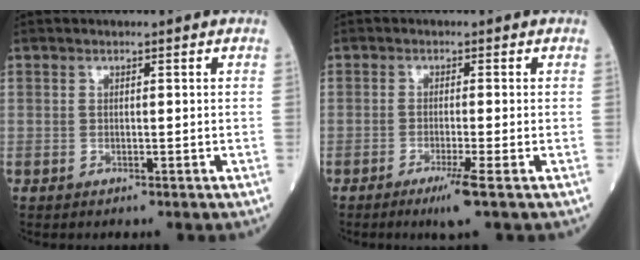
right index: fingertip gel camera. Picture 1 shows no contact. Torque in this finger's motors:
{"motor_torque": [0.42, -0.29, 0.20, 0.06]}